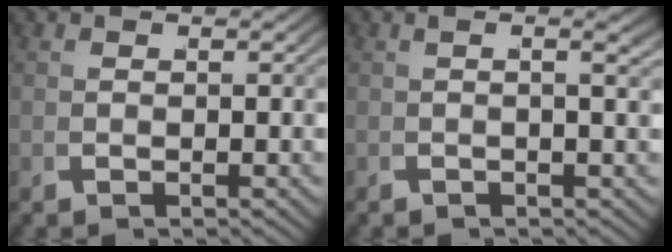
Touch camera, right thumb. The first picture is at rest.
{"total": 1.7, "force": [0.2, 0.0, 1.7], "torque": [-0.024, 0.006, 0.002]}